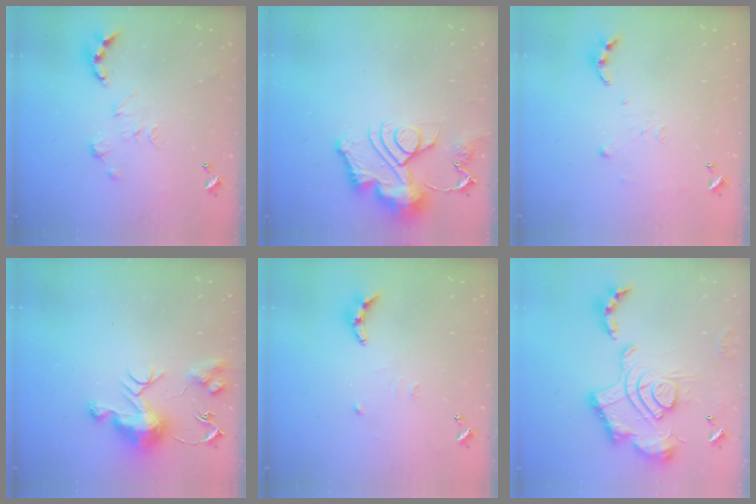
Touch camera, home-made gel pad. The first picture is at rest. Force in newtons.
{"total": 13.4, "press": 13.4, "slide": 1.4}
{"total": 5.8, "press": 5.8, "slide": 0.6}
{"total": 10.6, "press": 10.6, "slide": 0.9}
{"total": 7.9, "press": 7.9, "slide": 0.2}
{"total": 2.5, "press": 1.9, "slide": 1.7}